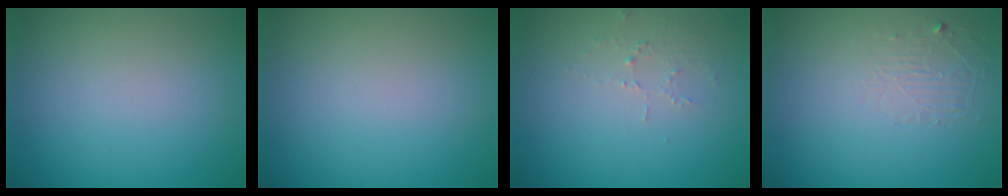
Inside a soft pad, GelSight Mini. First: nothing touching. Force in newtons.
{"total": 0.0}
{"total": 1.5, "press": 1.5, "slide": 0.2}
{"total": 1.4, "press": 0.1, "slide": 1.4}